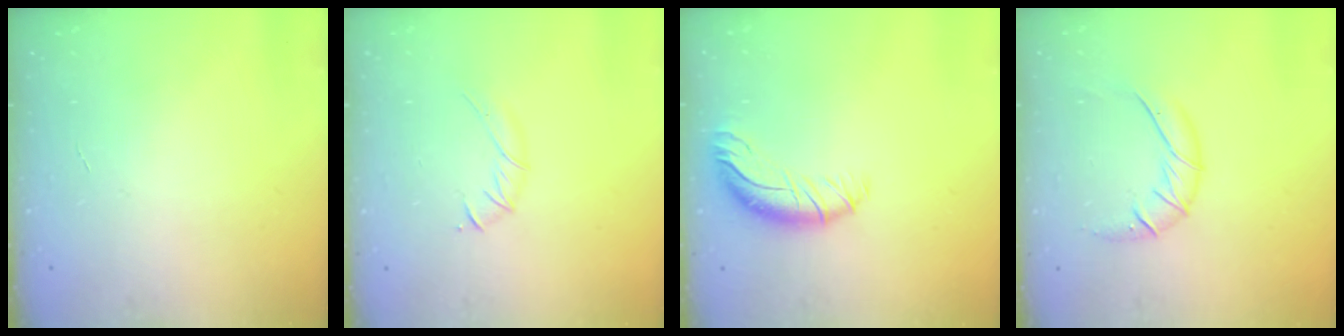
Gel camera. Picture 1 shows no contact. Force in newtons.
{"total": 3.8, "press": 3.7, "slide": 1.0}
{"total": 9.4, "press": 9.3, "slide": 0.9}
{"total": 10.3, "press": 10.3, "slide": 0.9}